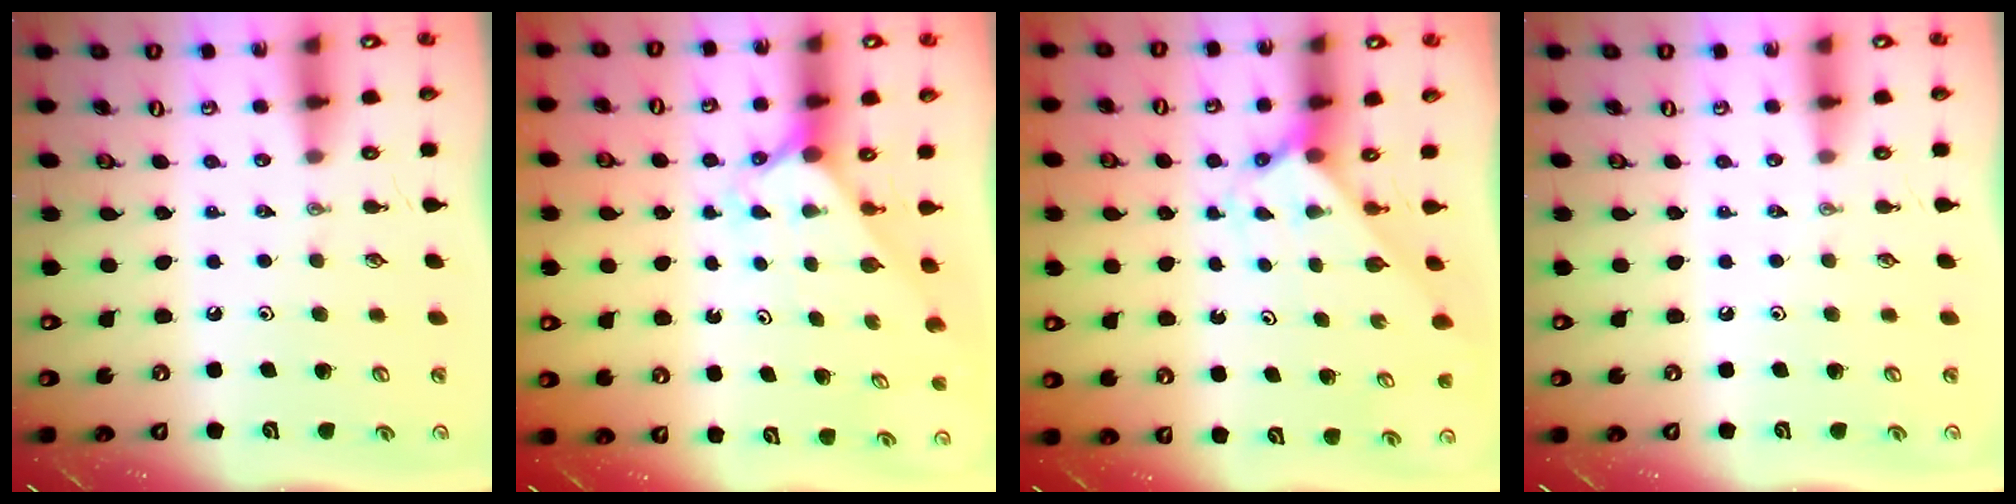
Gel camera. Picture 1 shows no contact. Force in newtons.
{"total": 1.8, "press": 1.8, "slide": 0.2}
{"total": 2.3, "press": 2.3, "slide": 0.3}
{"total": 0.0}